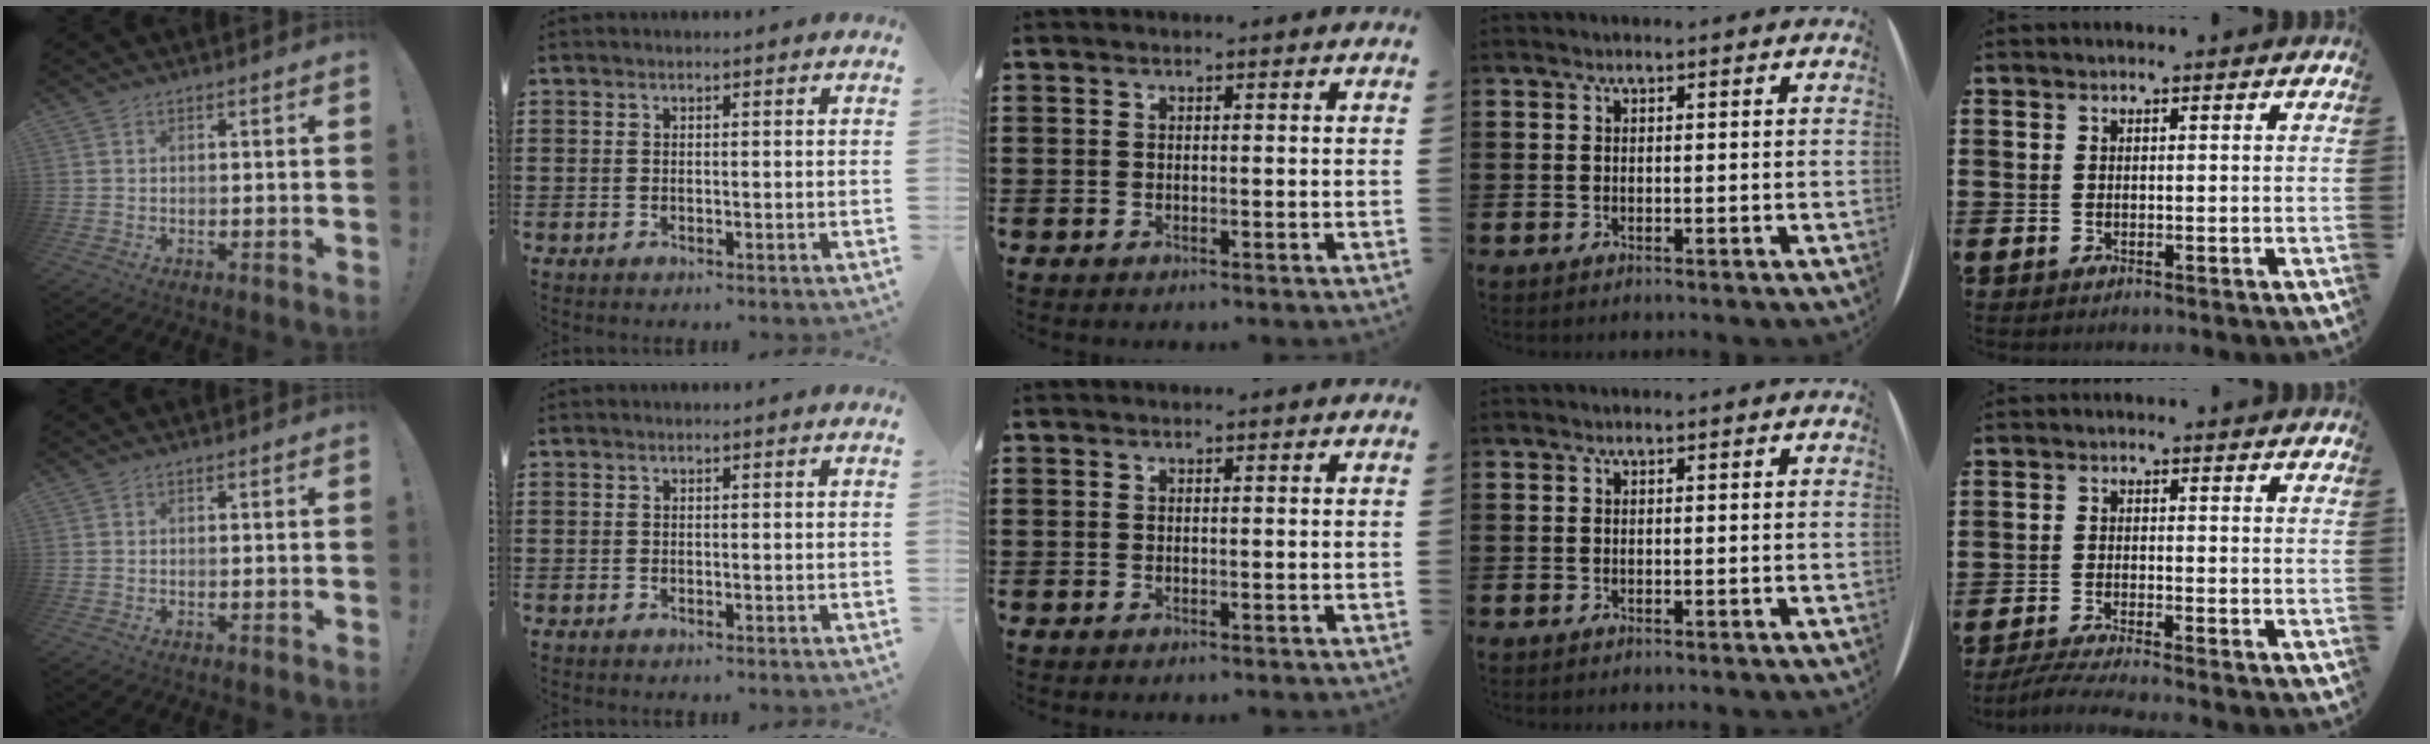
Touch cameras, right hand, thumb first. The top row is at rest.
{"little": {"total": 2.7, "force": [-2.2, -0.1, 1.5], "torque": [-0.023, -0.002, -0.040]}}